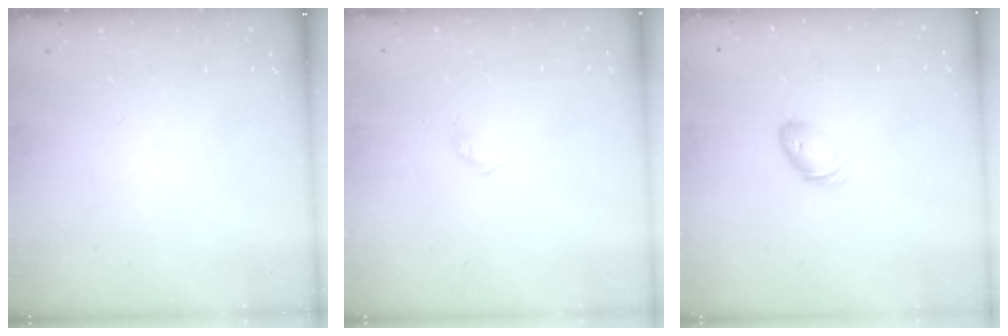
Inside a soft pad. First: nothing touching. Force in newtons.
{"total": 2.6, "press": 2.5, "slide": 0.4}
{"total": 6.1, "press": 6.0, "slide": 1.2}